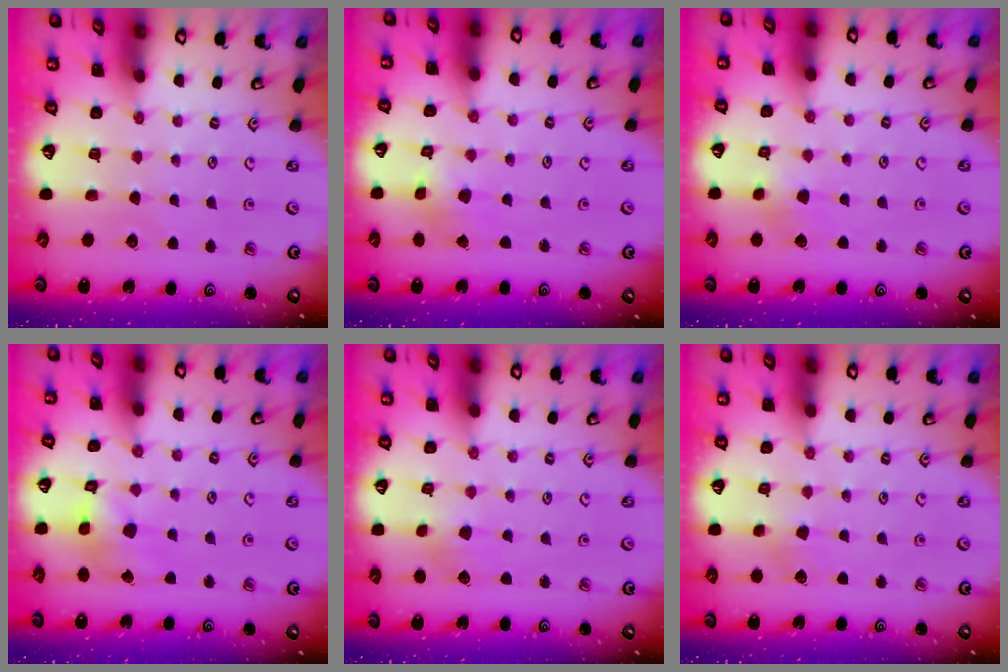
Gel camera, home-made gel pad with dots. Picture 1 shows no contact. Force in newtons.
{"total": 1.3, "press": 1.3, "slide": 0.2}
{"total": 3.2, "press": 3.1, "slide": 0.5}
{"total": 7.4, "press": 7.3, "slide": 0.8}
{"total": 3.3, "press": 3.3, "slide": 0.3}
{"total": 3.3, "press": 3.3, "slide": 0.4}